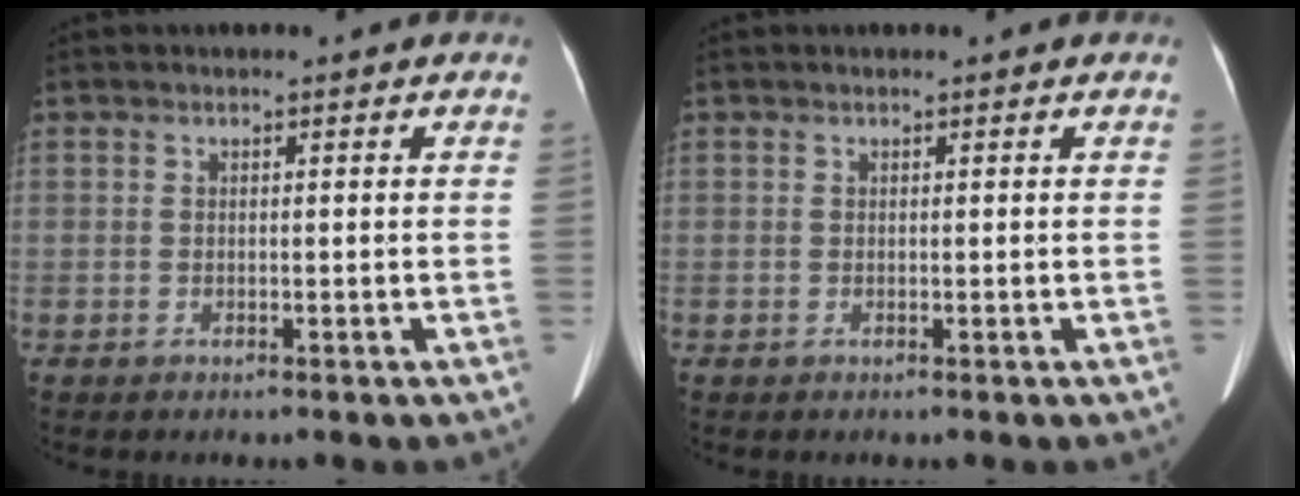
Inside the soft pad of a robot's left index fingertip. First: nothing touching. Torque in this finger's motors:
{"motor_torque": [0.08, -0.04, 0.03, -0.01]}